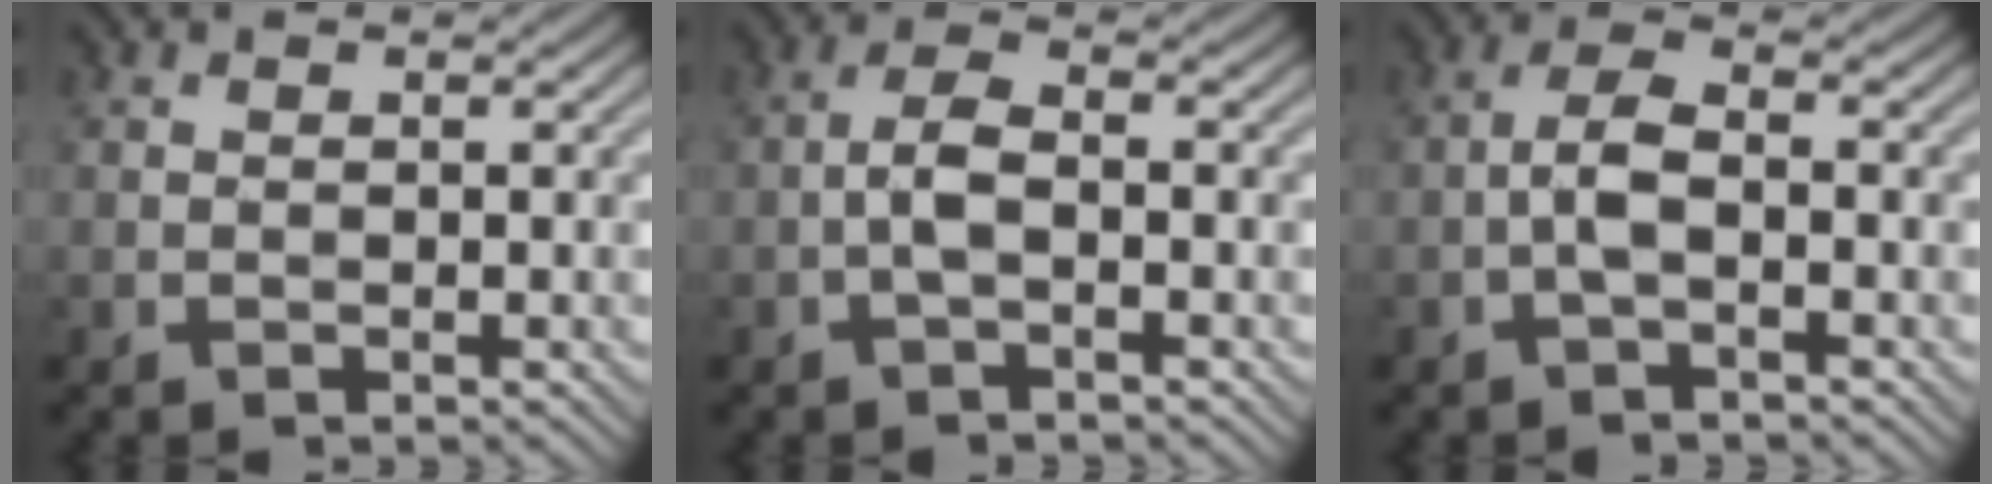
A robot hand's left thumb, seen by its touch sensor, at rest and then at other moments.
{"total": 2.9, "force": [-1.0, 1.0, 2.6], "torque": [-0.057, 0.007, -0.028]}
{"total": 3.2, "force": [-1.2, 1.0, 2.8], "torque": [-0.062, 0.007, -0.031]}